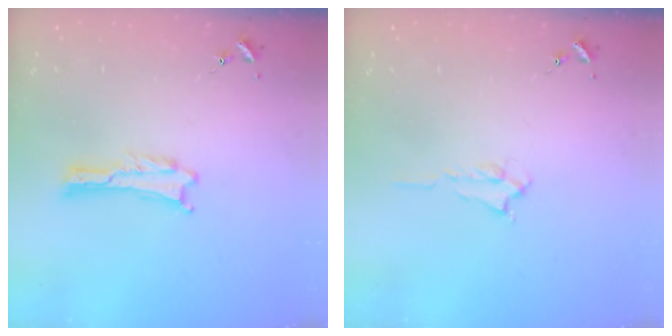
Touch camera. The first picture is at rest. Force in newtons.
{"total": 0.7, "press": 0.6, "slide": 0.2}